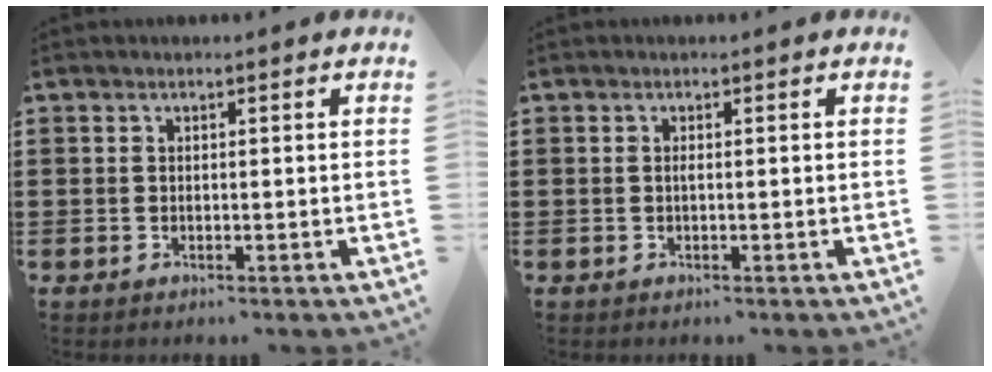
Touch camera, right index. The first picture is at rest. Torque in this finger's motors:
{"motor_torque": [0.20, -0.27, 0.01, 0.00]}